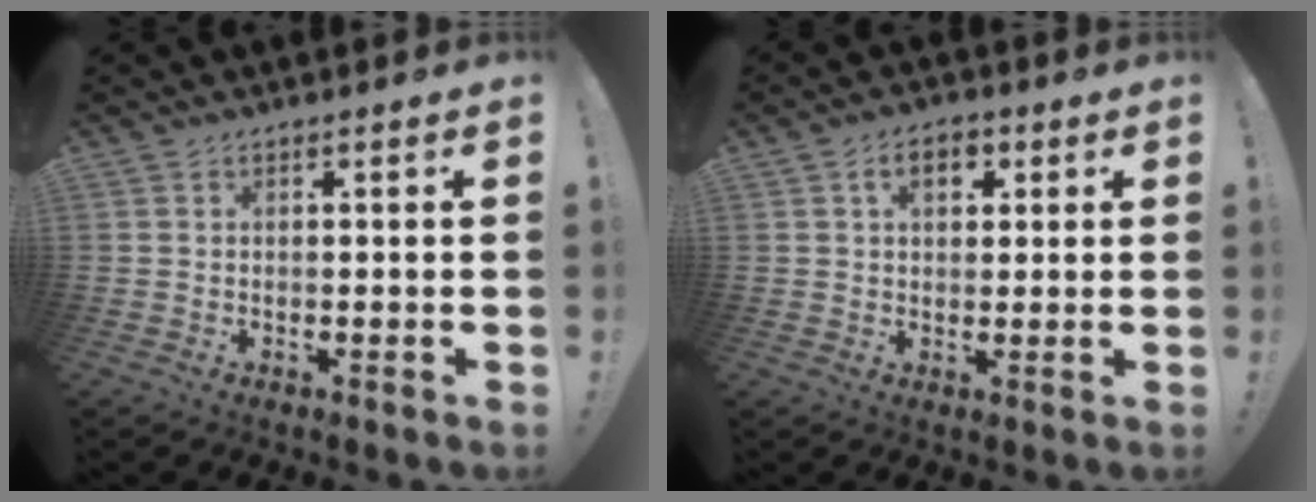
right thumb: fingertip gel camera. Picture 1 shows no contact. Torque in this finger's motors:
{"motor_torque": [0.50, 1.24, 0.37, 0.01, 0.00]}